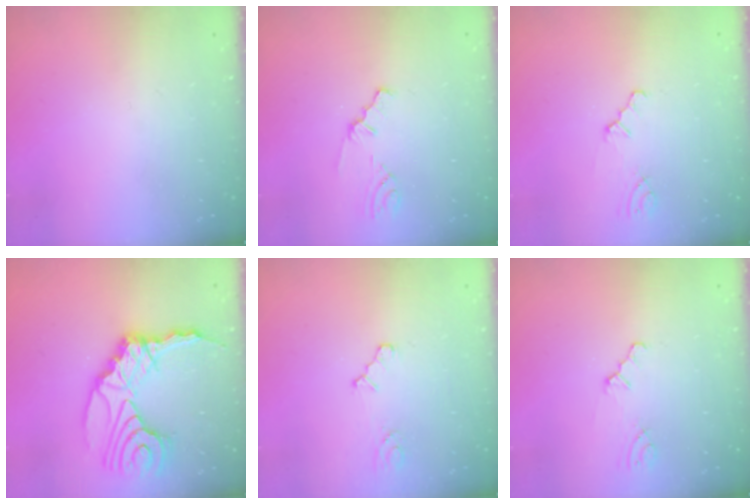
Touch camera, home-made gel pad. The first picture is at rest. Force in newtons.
{"total": 1.8, "press": 1.7, "slide": 0.3}
{"total": 0.8, "press": 0.8, "slide": 0.2}
{"total": 20.4, "press": 20.2, "slide": 2.7}
{"total": 2.6, "press": 2.6, "slide": 0.4}
{"total": 0.8, "press": 0.8, "slide": 0.2}